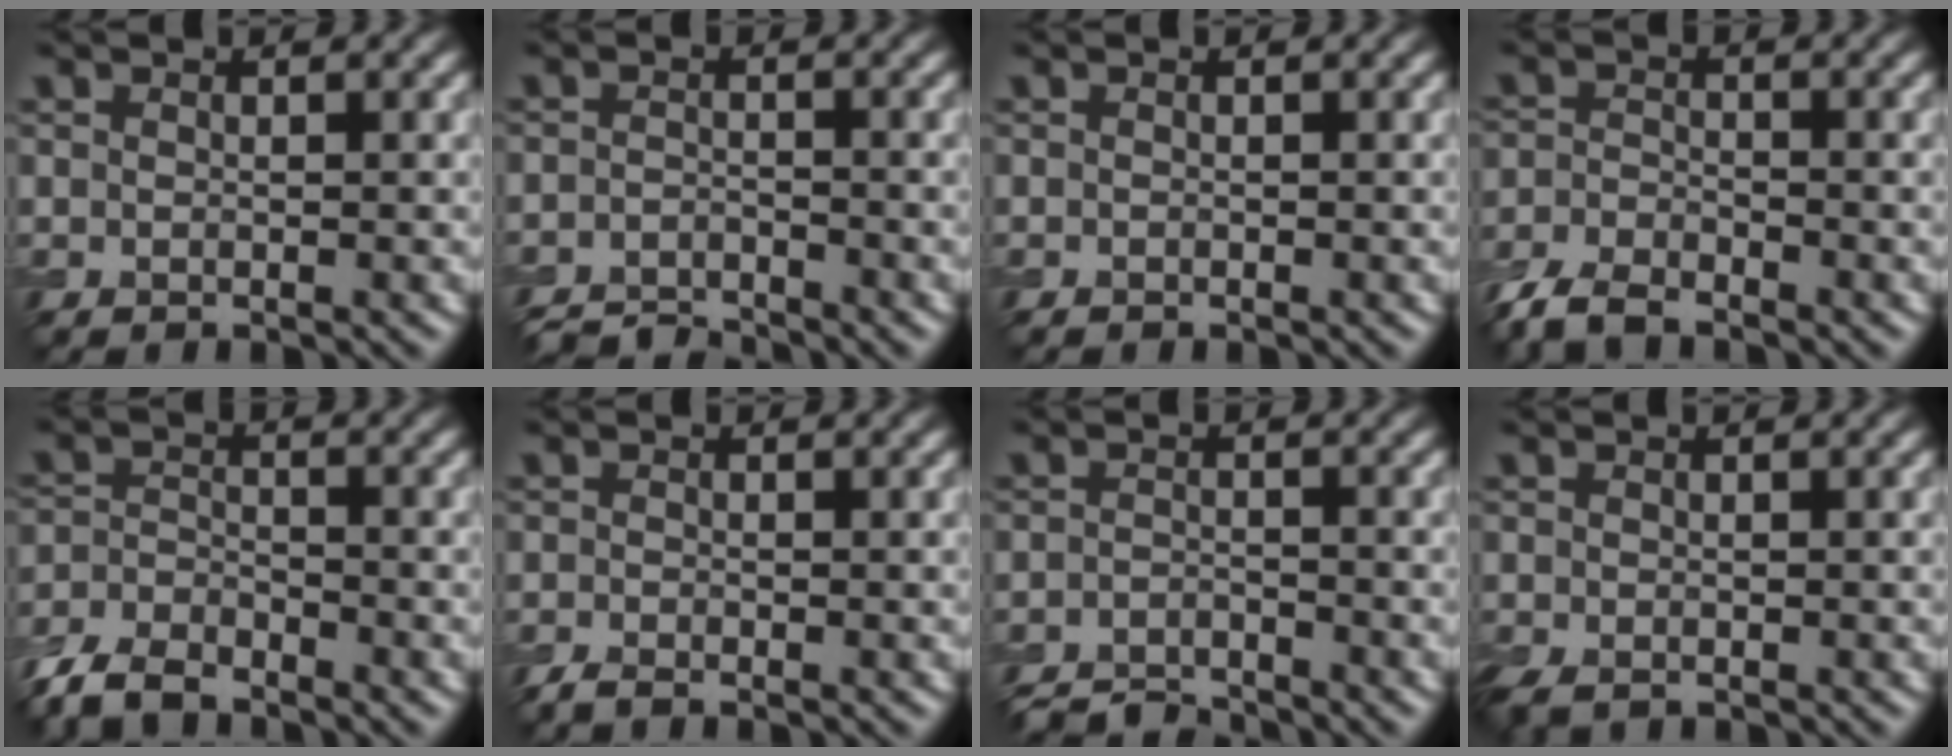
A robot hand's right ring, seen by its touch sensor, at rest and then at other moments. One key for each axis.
{"total": 3.2, "fx": -3.1, "fy": 0.4, "fz": 0.6, "tx": -0.010, "ty": -0.004, "tz": -0.063}
{"total": 0.0}
{"total": 4.3, "fx": -3.6, "fy": 1.5, "fz": 1.9, "tx": -0.039, "ty": -0.009, "tz": -0.081}
{"total": 5.2, "fx": -4.2, "fy": 1.9, "fz": 2.2, "tx": -0.045, "ty": -0.006, "tz": -0.092}
{"total": 1.2, "fx": -1.0, "fy": 0.2, "fz": 0.6, "tx": -0.013, "ty": -0.005, "tz": -0.025}
{"total": 3.6, "fx": -3.5, "fy": 0.6, "fz": 0.8, "tx": -0.013, "ty": -0.005, "tz": -0.068}
{"total": 2.2, "fx": -1.7, "fy": 1.0, "fz": 1.0, "tx": -0.024, "ty": -0.012, "tz": -0.035}